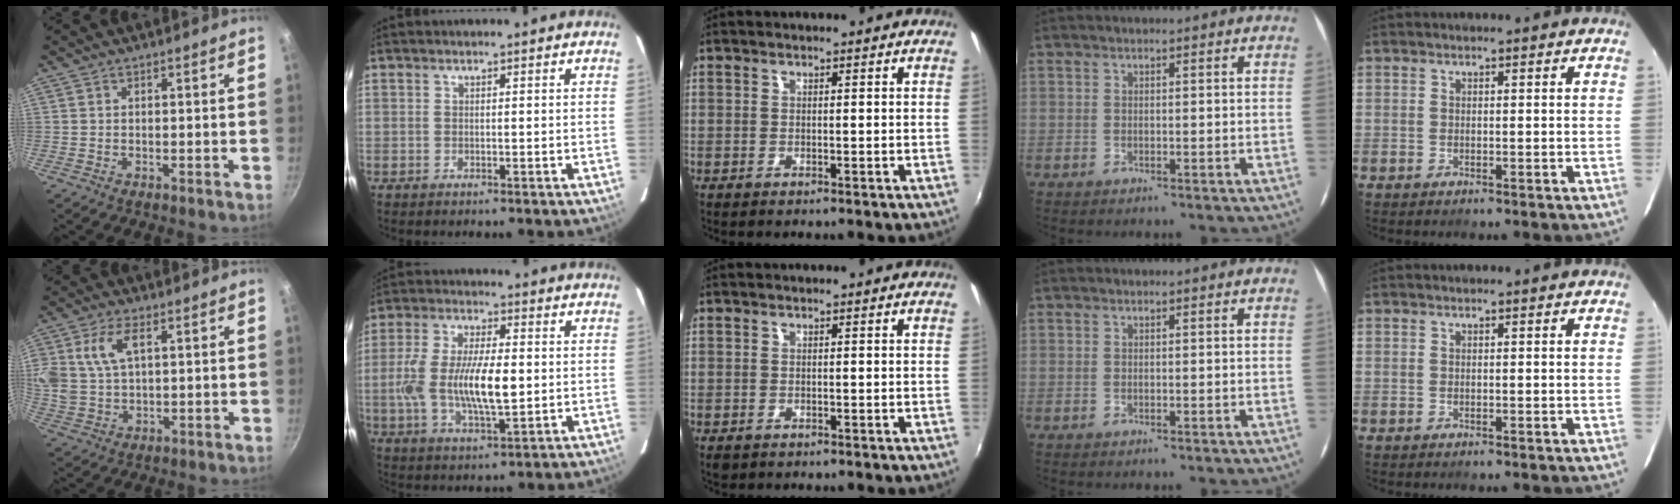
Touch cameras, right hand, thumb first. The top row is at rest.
{"thumb": {"total": 10.5, "force": [3.3, 6.3, 7.7], "torque": [-0.153, 0.006, 0.066]}, "index": {"total": 13.6, "force": [-1.0, 4.8, 12.7], "torque": [-0.252, -0.004, -0.018]}, "middle": {"total": 1.3, "force": [-0.8, 0.9, 0.5], "torque": [-0.013, -0.005, -0.012]}}